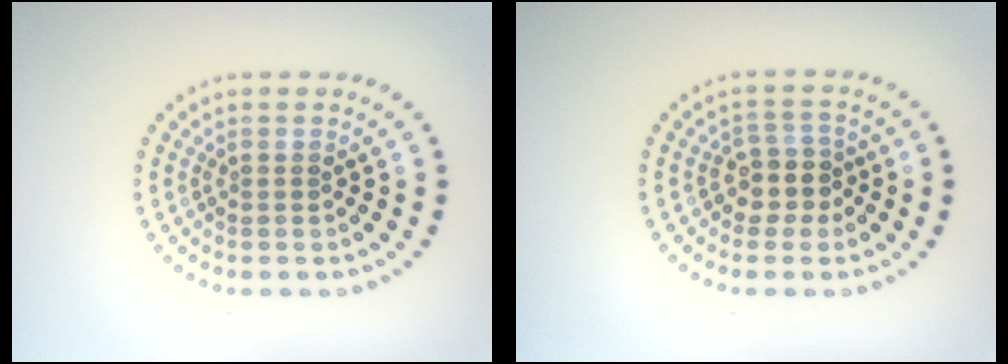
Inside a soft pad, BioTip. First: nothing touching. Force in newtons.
{"total": 2.6, "press": 2.2, "slide": 1.4}